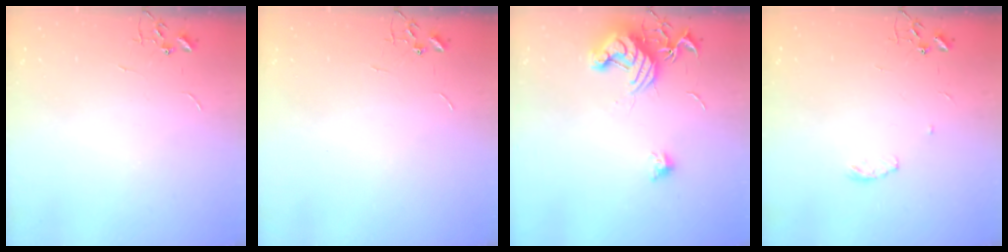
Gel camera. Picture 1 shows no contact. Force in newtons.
{"total": 0.0}
{"total": 13.8, "press": 13.8, "slide": 1.0}
{"total": 4.0, "press": 3.9, "slide": 0.6}